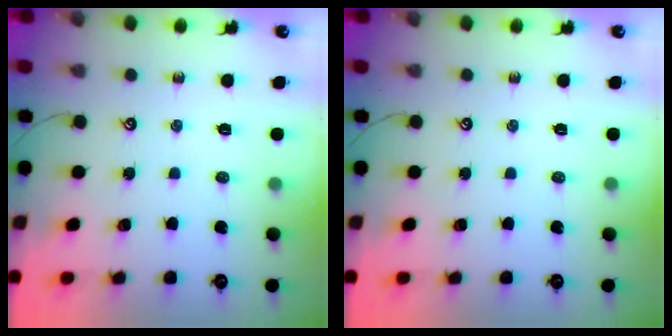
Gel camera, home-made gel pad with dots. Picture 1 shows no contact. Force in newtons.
{"total": 0.0}